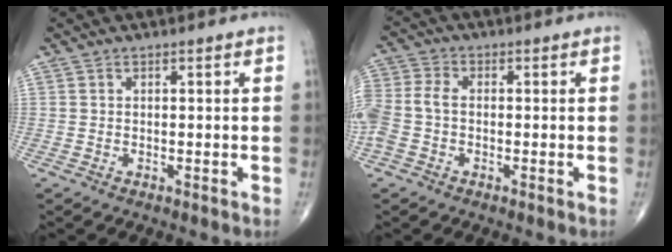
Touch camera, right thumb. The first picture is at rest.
{"total": 8.3, "force": [-1.2, 5.6, 5.9], "torque": [-0.149, 0.020, -0.030]}